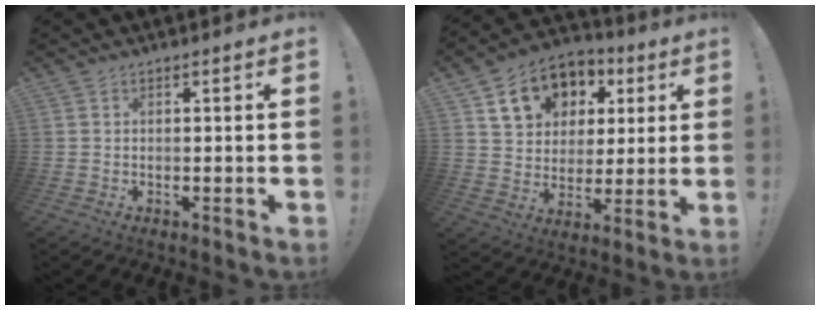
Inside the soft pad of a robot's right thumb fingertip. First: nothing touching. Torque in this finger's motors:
{"motor_torque": [1.04, 2.68, 0.49, -0.20, 0.05]}